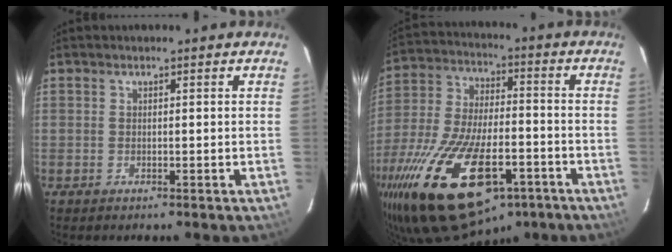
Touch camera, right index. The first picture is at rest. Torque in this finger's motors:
{"motor_torque": [2.14, 0.00, 1.05, 0.21]}